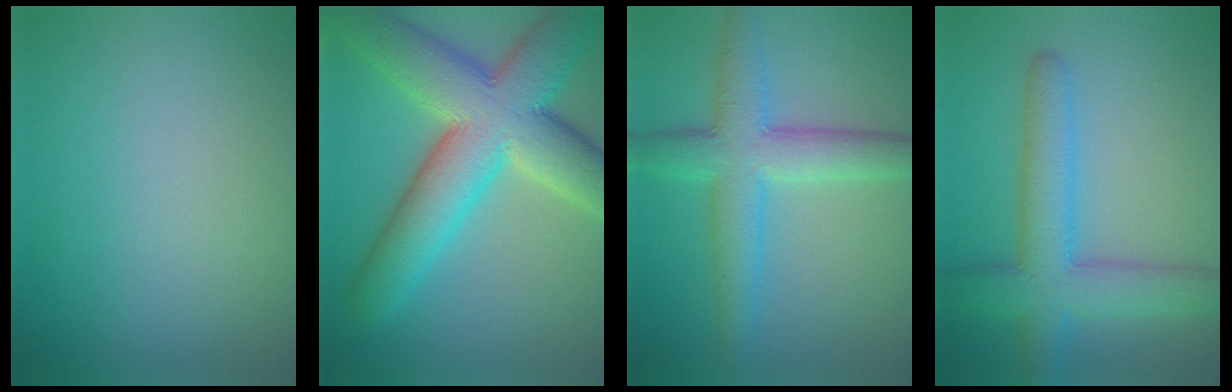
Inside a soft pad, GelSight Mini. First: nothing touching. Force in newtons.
{"total": 12.6, "press": 12.6, "slide": 0.7}
{"total": 6.0, "press": 6.0, "slide": 0.1}
{"total": 6.3, "press": 6.3, "slide": 0.3}